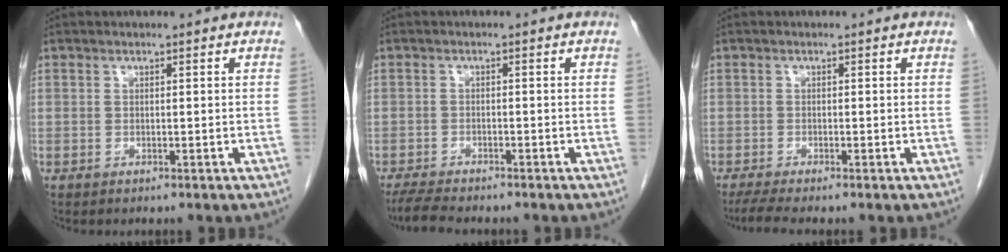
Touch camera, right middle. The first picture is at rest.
{"total": 5.0, "force": [-4.5, 0.6, 2.2], "torque": [-0.040, -0.018, -0.077]}
{"total": 3.3, "force": [-2.6, -0.3, 1.9], "torque": [-0.039, -0.011, -0.050]}